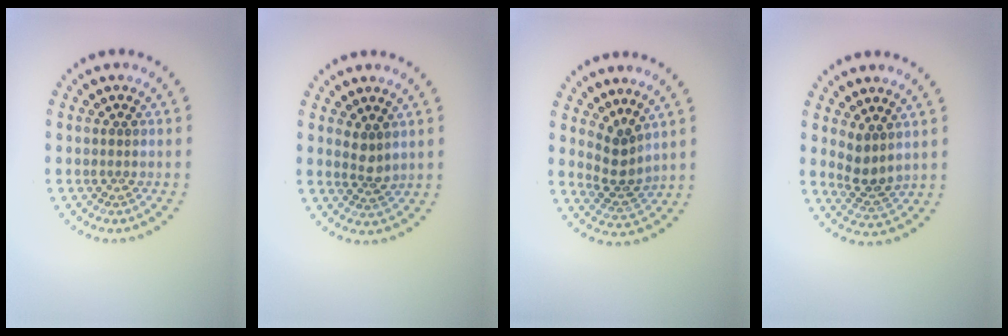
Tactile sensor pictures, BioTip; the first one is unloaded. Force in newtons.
{"total": 1.7, "press": 1.4, "slide": 1.0}
{"total": 2.5, "press": 1.8, "slide": 1.7}
{"total": 2.7, "press": 2.1, "slide": 1.7}